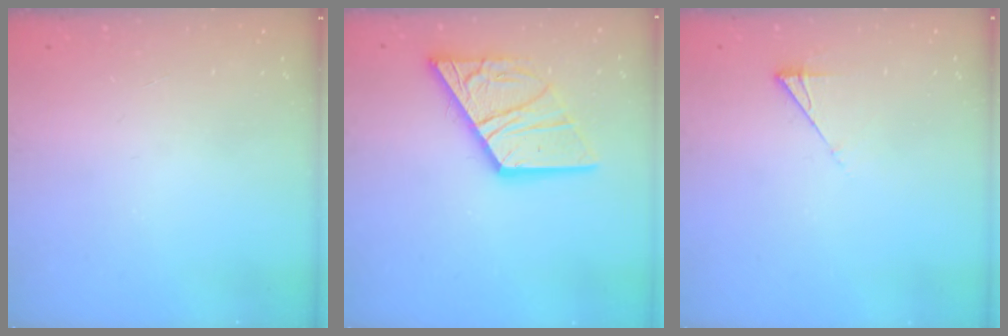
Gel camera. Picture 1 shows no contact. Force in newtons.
{"total": 18.8, "press": 18.7, "slide": 2.0}
{"total": 5.7, "press": 5.7, "slide": 0.7}